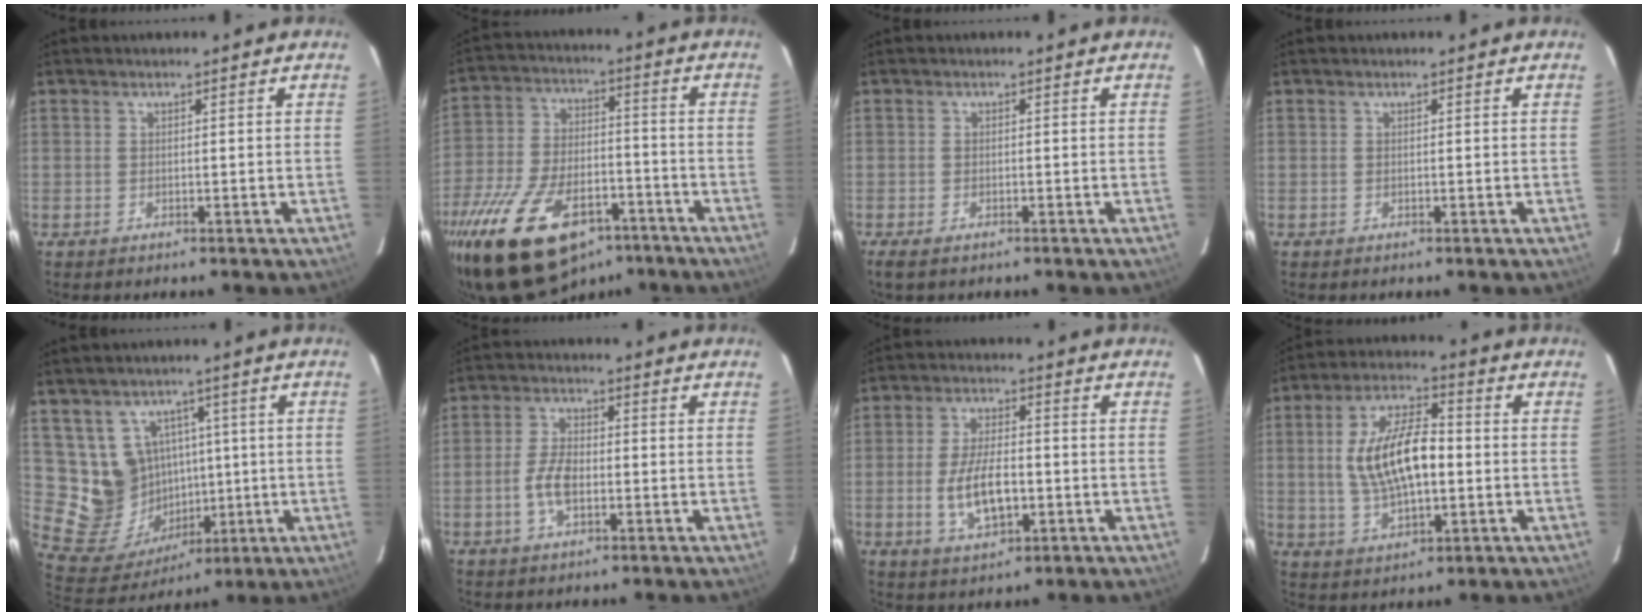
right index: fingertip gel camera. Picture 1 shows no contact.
{"total": 25.3, "force": [-16.1, 12.4, 15.0], "torque": [-0.305, -0.020, -0.256]}
{"total": 2.9, "force": [-2.0, 1.0, 1.8], "torque": [-0.042, -0.009, -0.037]}
{"total": 0.0}
{"total": 13.3, "force": [3.3, 12.2, 4.2], "torque": [-0.115, 0.013, 0.094]}
{"total": 5.5, "force": [-1.5, 2.6, 4.5], "torque": [-0.097, 0.005, -0.027]}
{"total": 8.9, "force": [-1.9, 3.8, 7.8], "torque": [-0.156, -0.004, -0.030]}
{"total": 13.5, "force": [-0.2, 6.0, 12.1], "torque": [-0.238, 0.010, 0.002]}